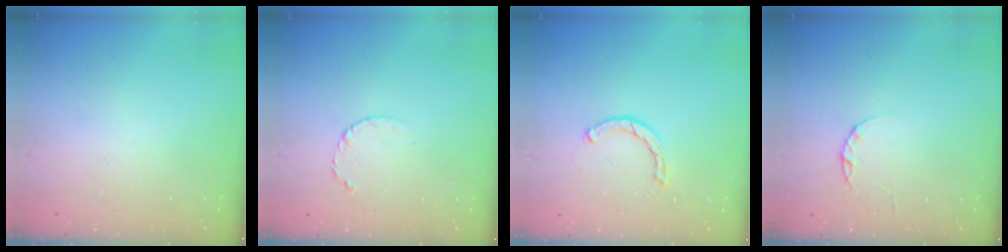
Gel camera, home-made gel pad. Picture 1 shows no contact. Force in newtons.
{"total": 3.3, "press": 3.3, "slide": 0.3}
{"total": 2.5, "press": 2.5, "slide": 0.1}
{"total": 1.7, "press": 1.7, "slide": 0.3}